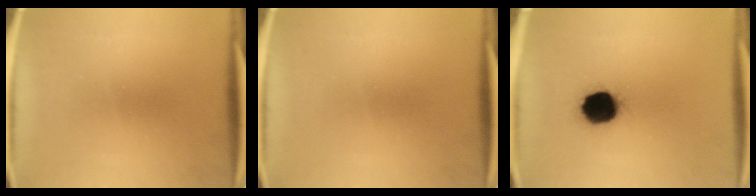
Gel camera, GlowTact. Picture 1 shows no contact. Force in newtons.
{"total": 0.0}
{"total": 12.8}